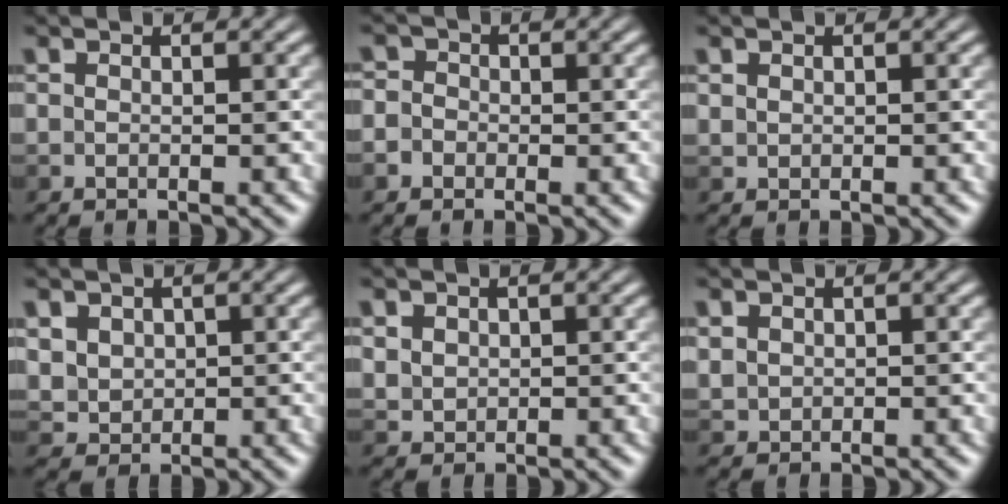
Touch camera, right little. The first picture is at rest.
{"total": 2.8, "force": [-0.4, 2.6, 1.1], "torque": [-0.020, 0.012, -0.021]}
{"total": 0.7, "force": [0.5, 0.5, 0.0], "torque": [-0.006, 0.000, 0.010]}
{"total": 2.2, "force": [0.8, 1.9, 0.6], "torque": [-0.031, -0.005, 0.025]}
{"total": 1.6, "force": [0.7, 1.4, 0.3], "torque": [-0.022, -0.003, 0.014]}
{"total": 1.5, "force": [0.8, 1.2, 0.3], "torque": [-0.022, -0.002, 0.017]}